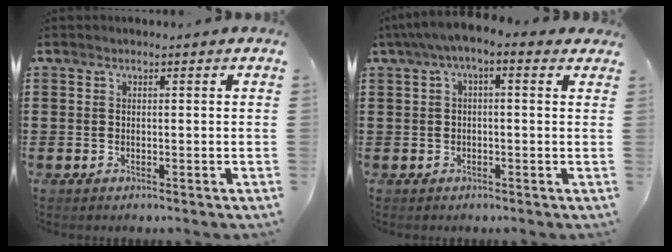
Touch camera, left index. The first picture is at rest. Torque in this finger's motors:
{"motor_torque": [2.14, 0.00, 0.45, 0.21]}